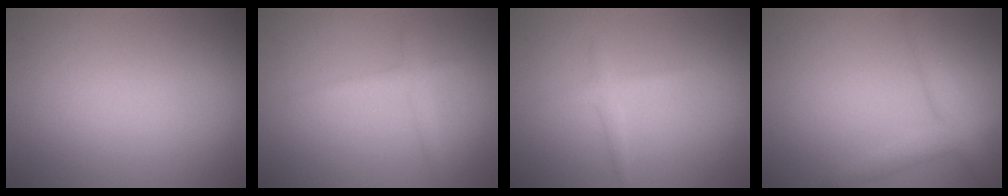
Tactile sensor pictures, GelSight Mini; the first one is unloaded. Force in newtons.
{"total": 1.5, "press": 1.5, "slide": 0.1}
{"total": 1.2, "press": 1.2, "slide": 0.1}
{"total": 3.9, "press": 3.9, "slide": 0.3}